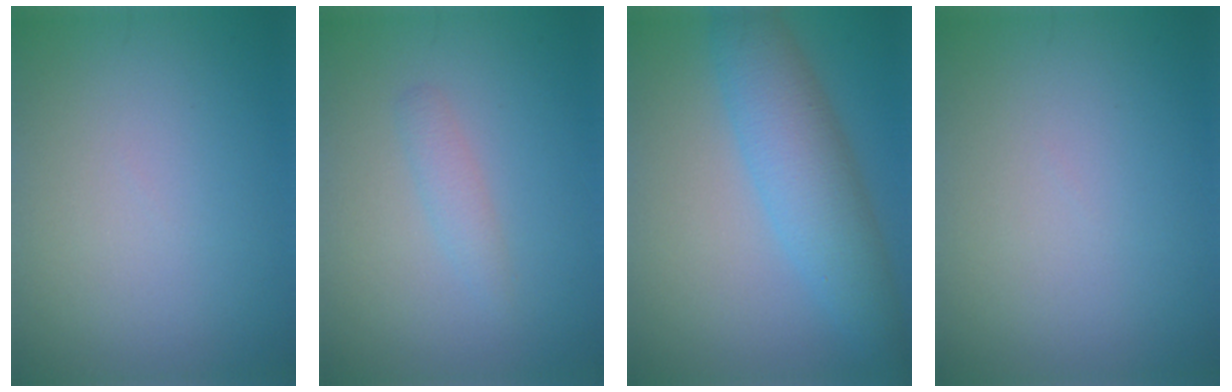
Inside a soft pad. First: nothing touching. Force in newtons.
{"total": 1.4, "press": 1.4, "slide": 0.1}
{"total": 5.7, "press": 5.7, "slide": 0.3}
{"total": 0.0}